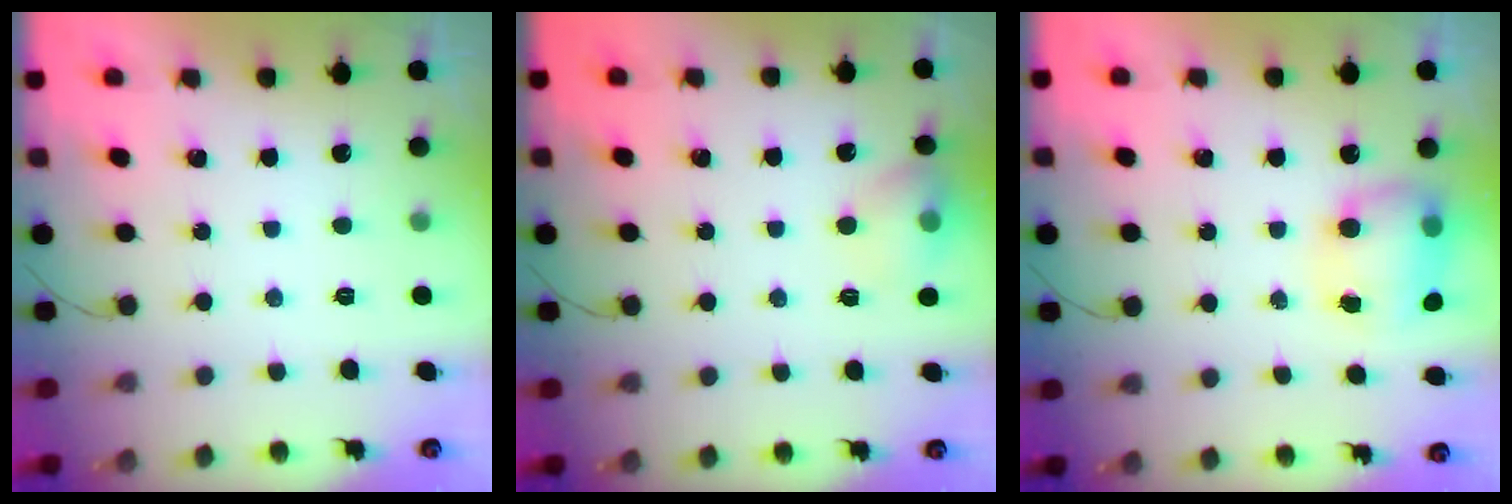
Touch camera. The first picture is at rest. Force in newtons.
{"total": 9.2, "press": 9.1, "slide": 1.4}
{"total": 8.1, "press": 8.0, "slide": 1.4}